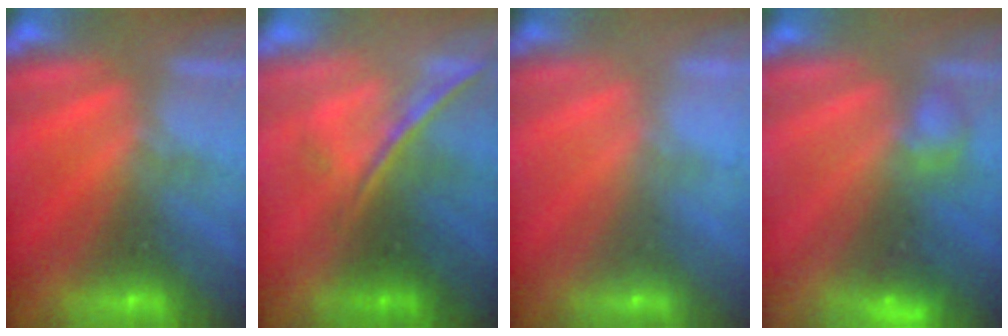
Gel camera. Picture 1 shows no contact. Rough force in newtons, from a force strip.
{"total": 1.7}
{"total": 2.1}
{"total": 2.8}